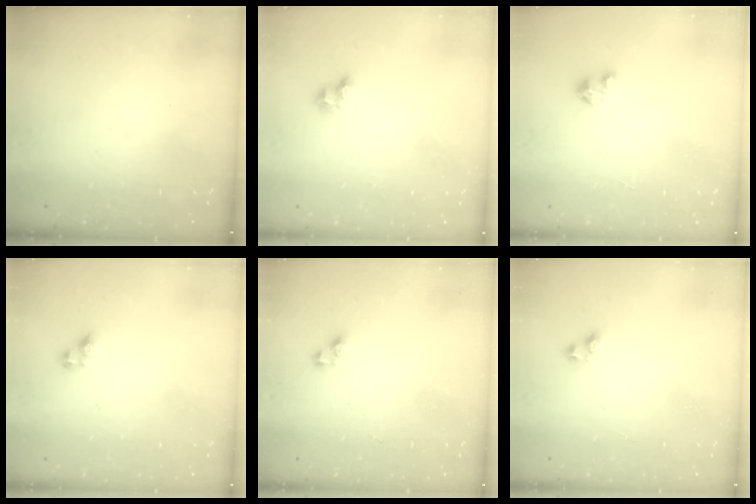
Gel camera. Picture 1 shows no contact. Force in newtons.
{"total": 2.7, "press": 2.5, "slide": 1.0}
{"total": 1.7, "press": 1.7, "slide": 0.1}
{"total": 4.2, "press": 4.1, "slide": 0.6}
{"total": 3.9, "press": 3.8, "slide": 0.7}
{"total": 2.2, "press": 1.9, "slide": 1.1}